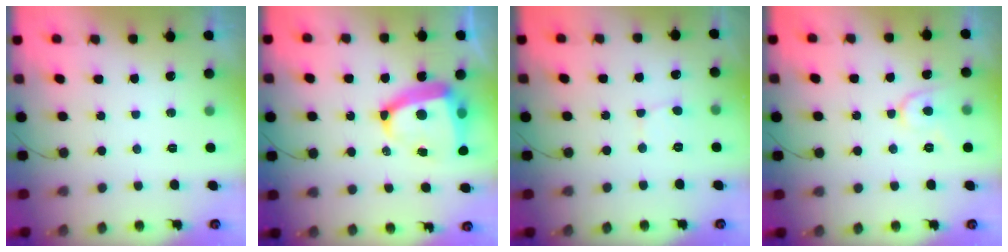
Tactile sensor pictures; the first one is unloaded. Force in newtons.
{"total": 13.8, "press": 13.7, "slide": 2.0}
{"total": 2.1, "press": 2.1, "slide": 0.2}
{"total": 6.9, "press": 6.9, "slide": 0.6}